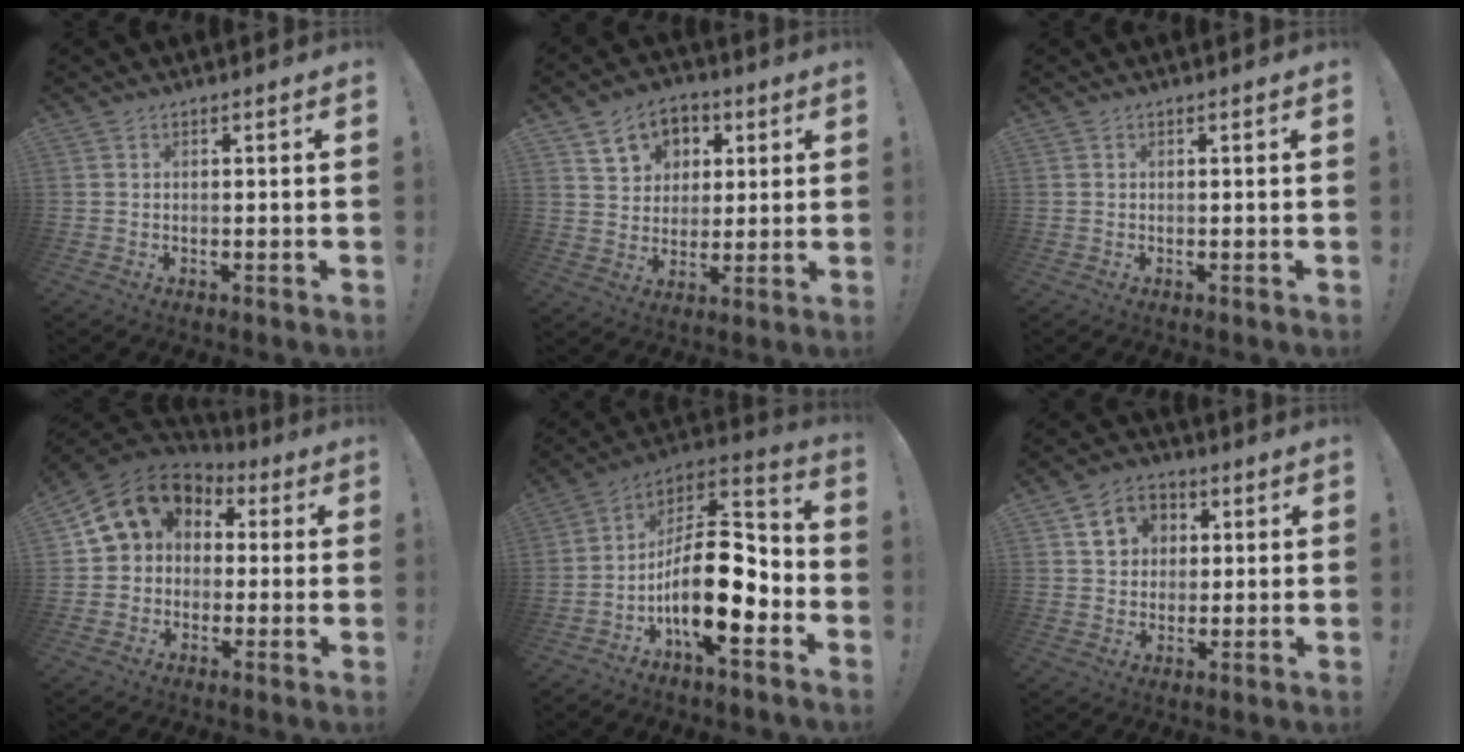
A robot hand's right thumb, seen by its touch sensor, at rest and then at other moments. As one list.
[{"total": 10.6, "force": [5.0, 8.5, 3.8], "torque": [-0.055, -0.025, 0.099]}, {"total": 0.0}, {"total": 12.2, "force": [3.8, 10.2, 5.5], "torque": [-0.078, -0.014, 0.073]}, {"total": 19.0, "force": [-5.2, 7.5, 16.7], "torque": [-0.295, 0.015, -0.083]}, {"total": 8.4, "force": [3.0, 7.4, 2.7], "torque": [-0.043, -0.007, 0.064]}]